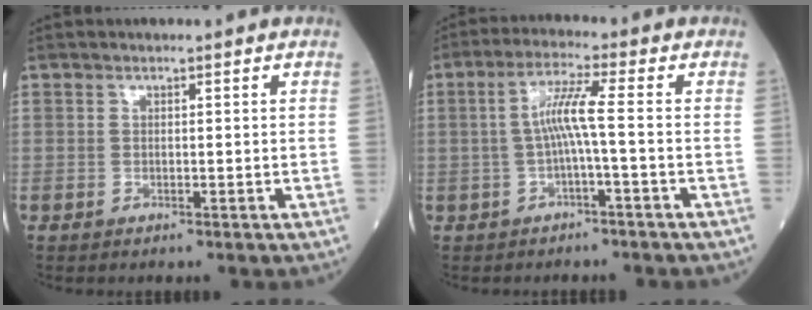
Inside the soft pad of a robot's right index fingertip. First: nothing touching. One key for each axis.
{"total": 5.3, "fx": -0.6, "fy": -0.3, "fz": 5.2, "tx": -0.103, "ty": 0.017, "tz": -0.010}